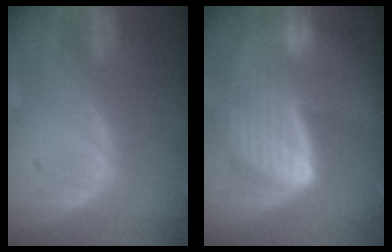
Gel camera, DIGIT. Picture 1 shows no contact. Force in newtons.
{"total": 9.3, "press": 8.1, "slide": 4.6}